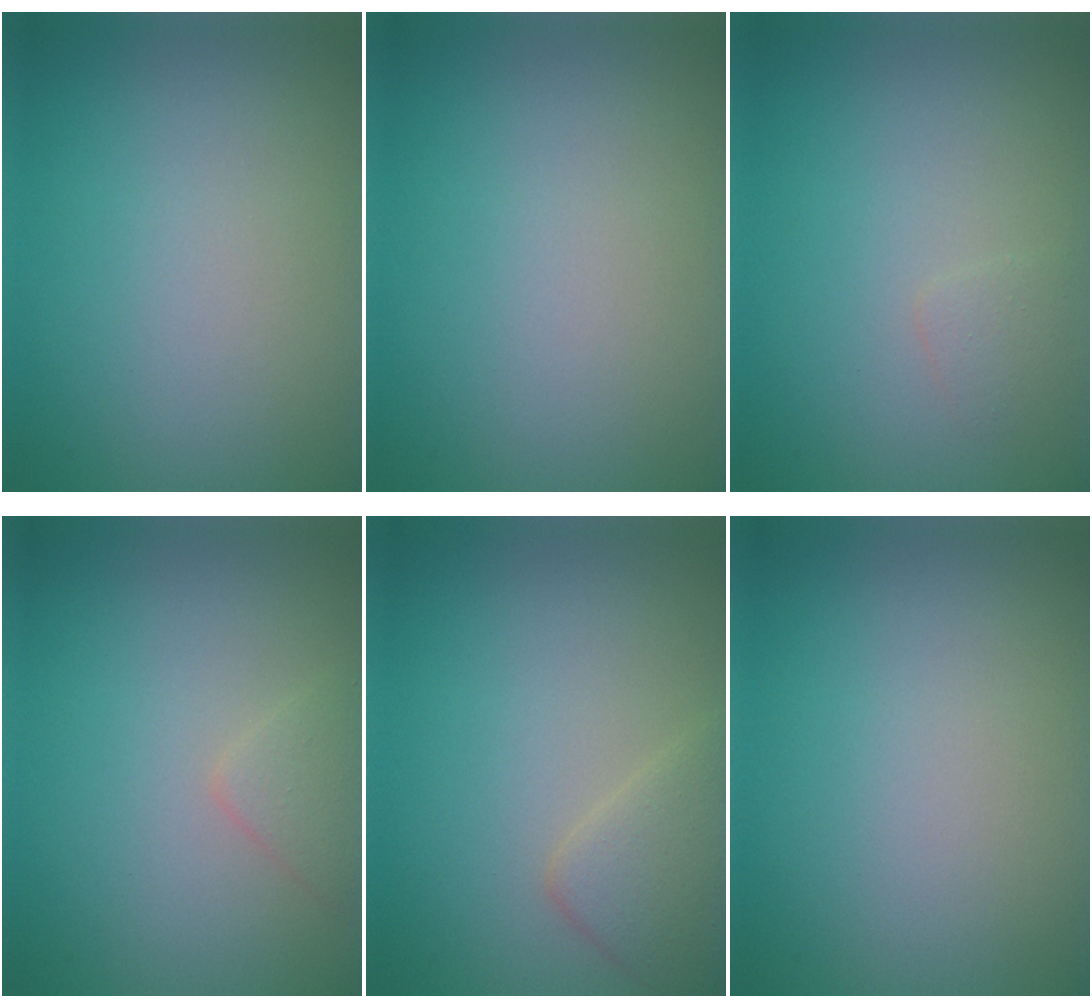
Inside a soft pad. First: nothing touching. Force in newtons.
{"total": 0.0}
{"total": 0.8, "press": 0.8, "slide": 0.1}
{"total": 1.3, "press": 1.3, "slide": 0.0}
{"total": 2.7, "press": 2.7, "slide": 0.1}
{"total": 0.0}